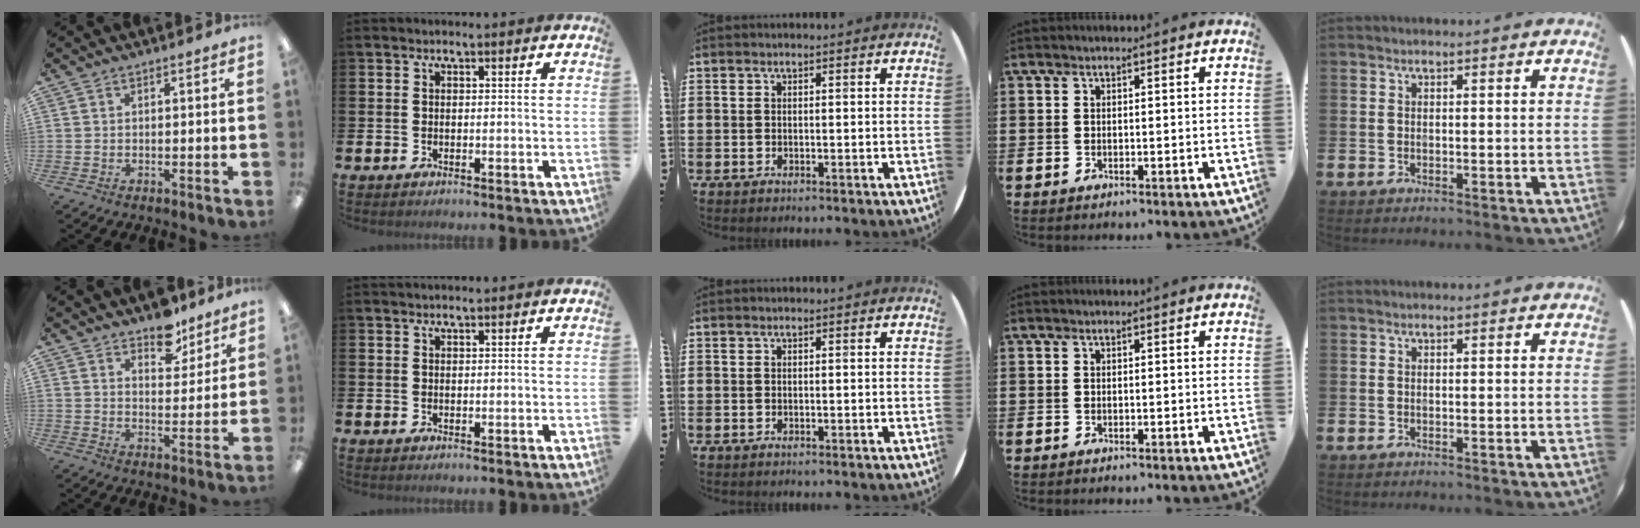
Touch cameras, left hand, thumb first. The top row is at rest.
{"thumb": {"total": 8.2, "force": [6.9, 3.8, 2.4], "torque": [-0.014, -0.050, 0.122]}, "index": {"total": 0.7, "force": [0.7, 0.0, 0.0], "torque": [-0.001, 0.001, 0.014]}}